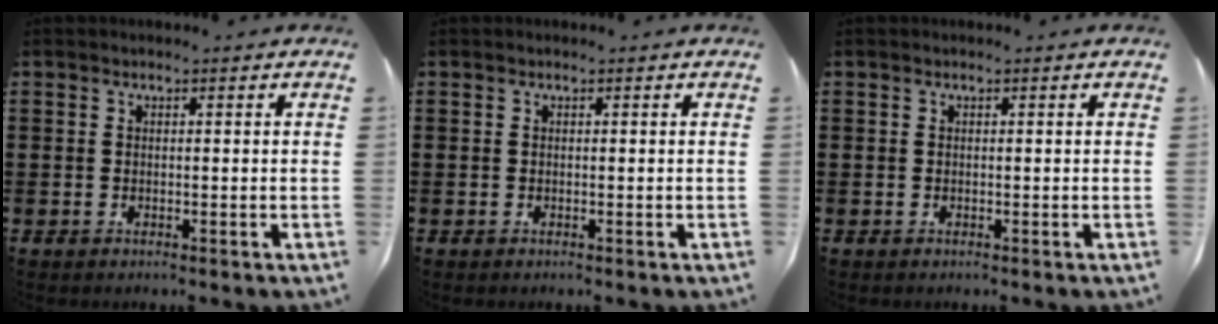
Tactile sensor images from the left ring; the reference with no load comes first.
{"total": 0.0}
{"total": 0.0}